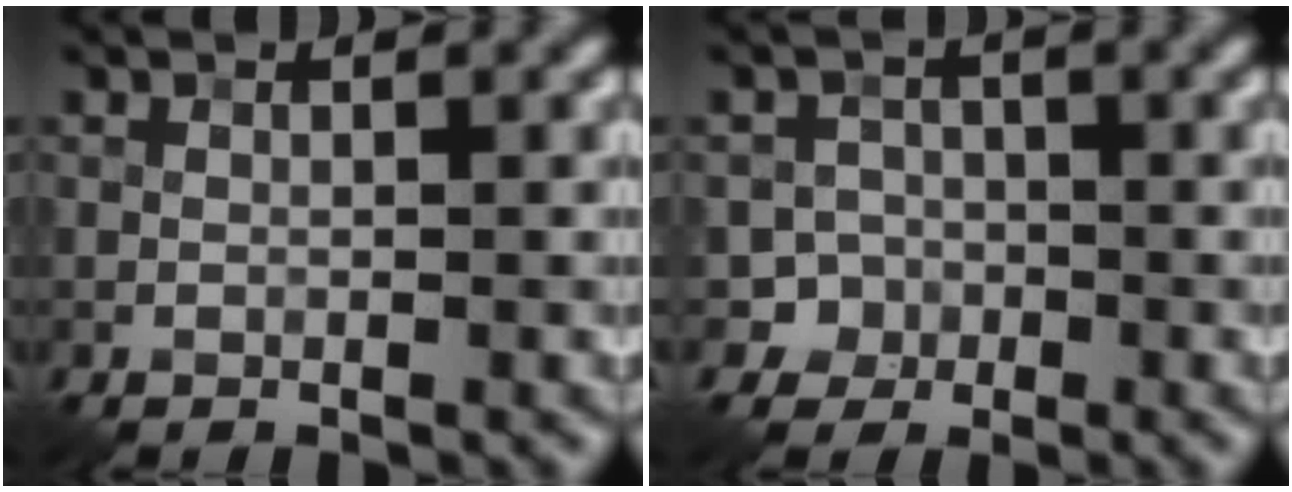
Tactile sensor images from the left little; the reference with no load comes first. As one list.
[{"total": 2.6, "force": [-1.3, 2.3, -0.1], "torque": [0.032, 0.006, -0.025]}]